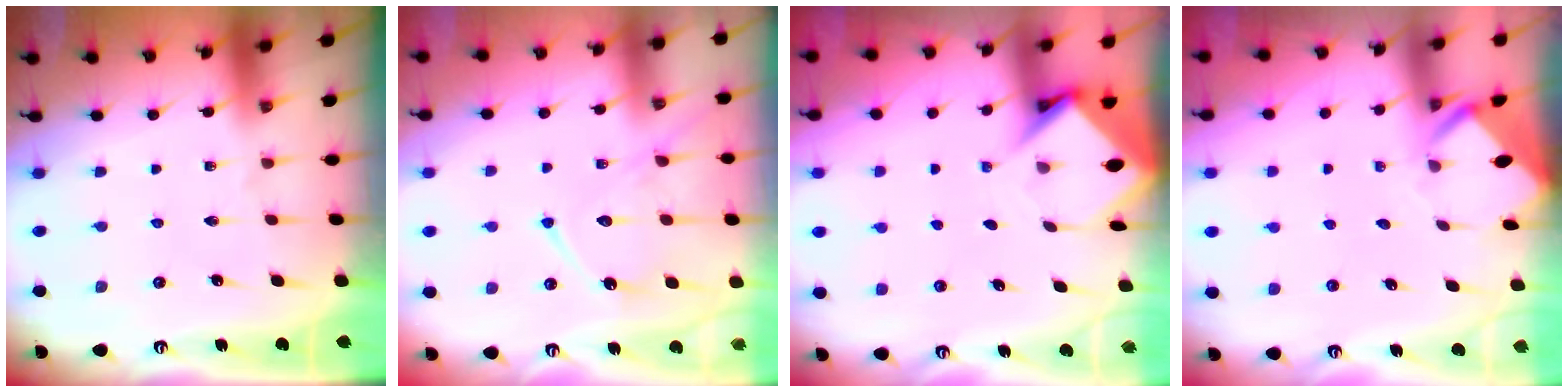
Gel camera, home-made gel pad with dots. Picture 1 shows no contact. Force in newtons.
{"total": 12.5, "press": 12.5, "slide": 1.2}
{"total": 4.6, "press": 4.6, "slide": 0.3}
{"total": 2.9, "press": 2.9, "slide": 0.2}